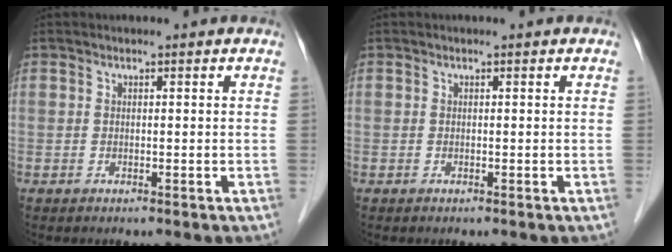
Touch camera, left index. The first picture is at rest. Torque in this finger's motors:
{"motor_torque": [0.01, 0.00, 0.00, -0.01]}